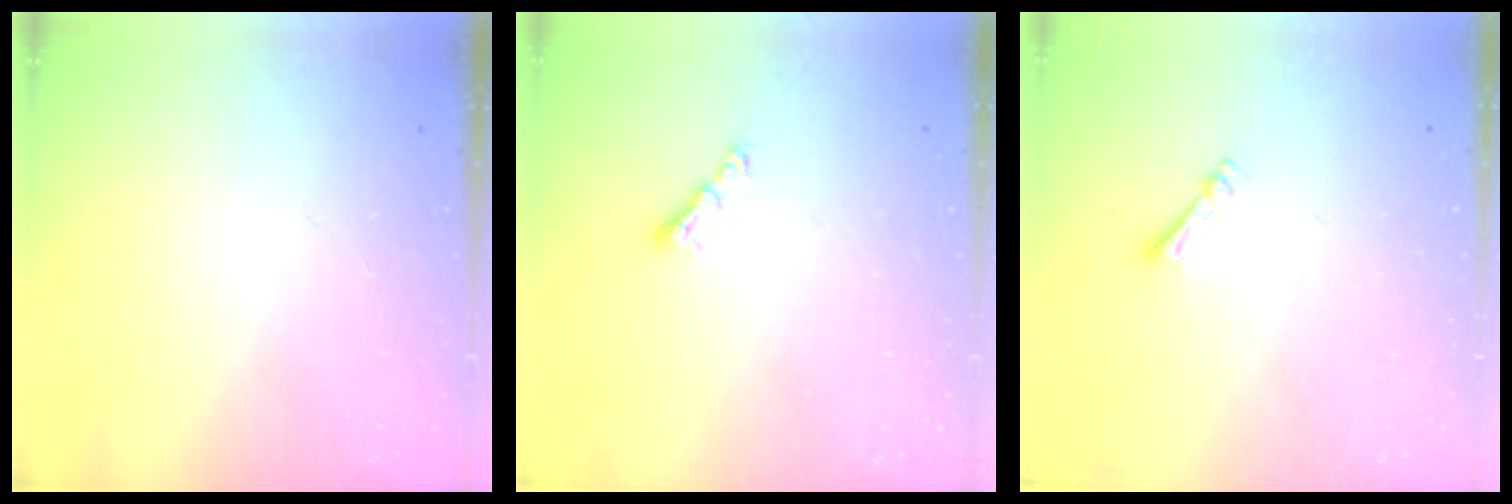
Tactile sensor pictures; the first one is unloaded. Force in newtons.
{"total": 4.1, "press": 4.1, "slide": 0.5}
{"total": 2.7, "press": 2.7, "slide": 0.4}